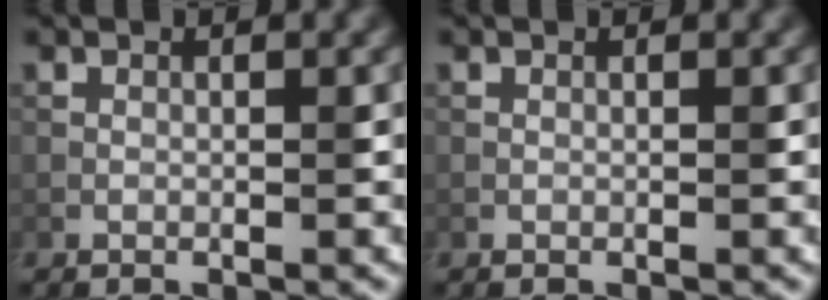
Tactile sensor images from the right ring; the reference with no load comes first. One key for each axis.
{"total": 0.0}